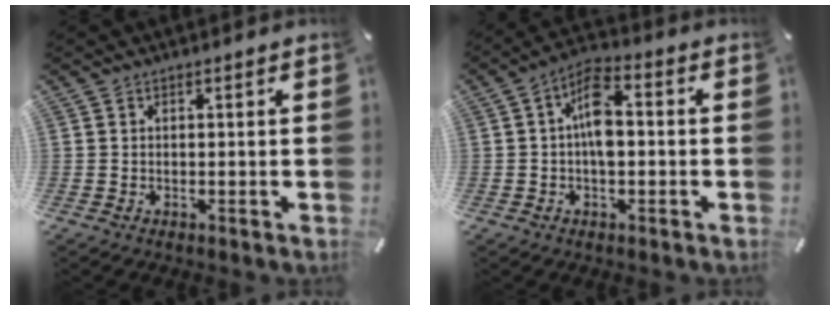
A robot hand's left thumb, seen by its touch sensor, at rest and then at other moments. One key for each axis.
{"total": 8.0, "fx": -0.7, "fy": 4.1, "fz": 6.8, "tx": -0.117, "ty": 0.016, "tz": -0.010}